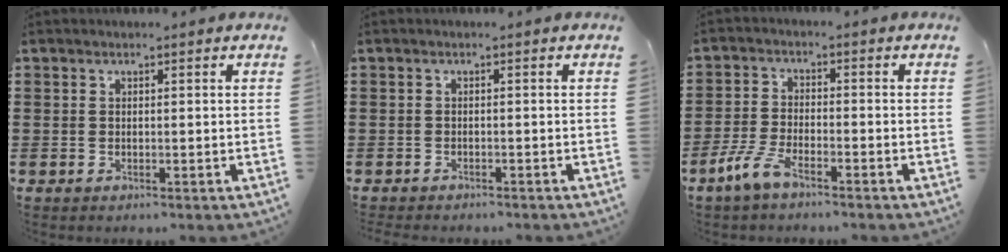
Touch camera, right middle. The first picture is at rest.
{"total": 0.9, "force": [-0.9, 0.0, 0.0], "torque": [-0.003, -0.001, -0.019]}
{"total": 5.0, "force": [-3.6, 1.1, 3.2], "torque": [-0.088, -0.007, -0.076]}